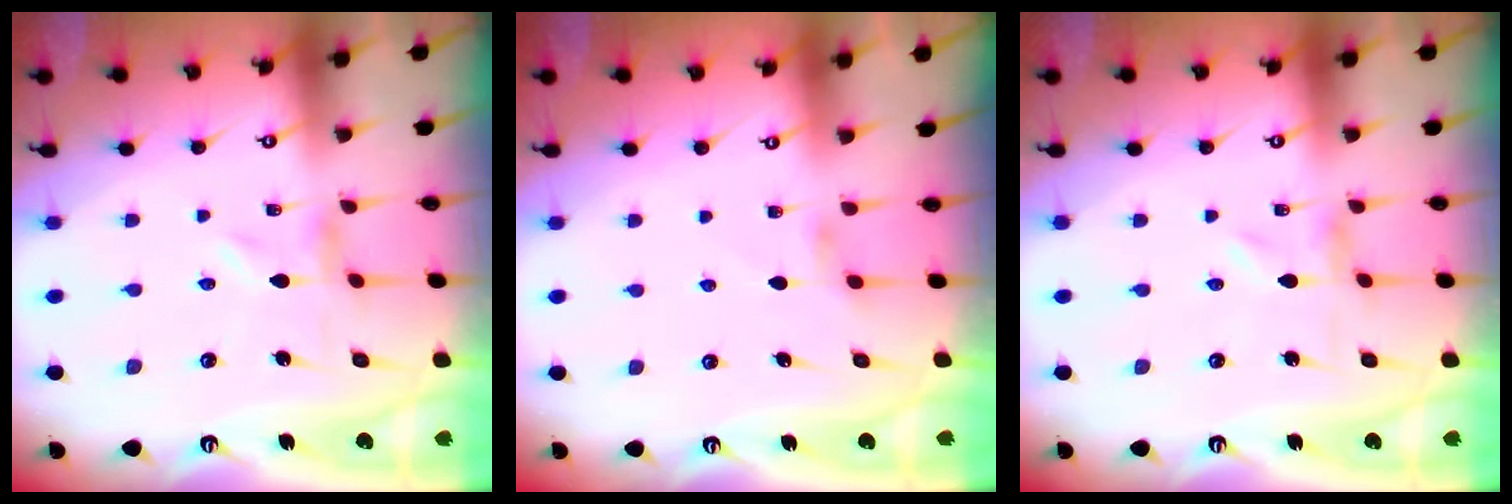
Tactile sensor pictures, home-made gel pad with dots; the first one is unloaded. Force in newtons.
{"total": 2.7, "press": 2.7, "slide": 0.5}
{"total": 0.0}